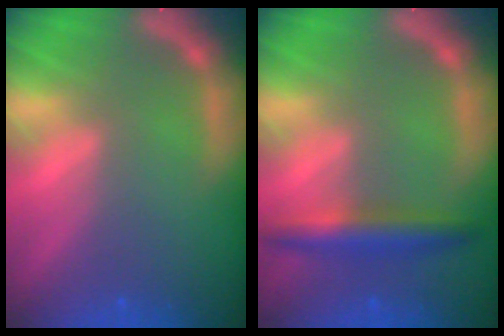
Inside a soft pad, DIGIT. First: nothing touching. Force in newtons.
{"total": 4.0}